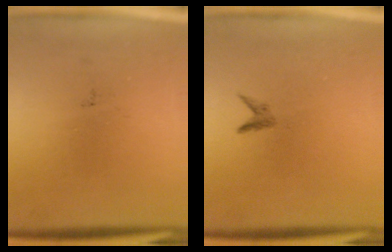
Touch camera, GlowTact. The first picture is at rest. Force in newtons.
{"total": 0.8}